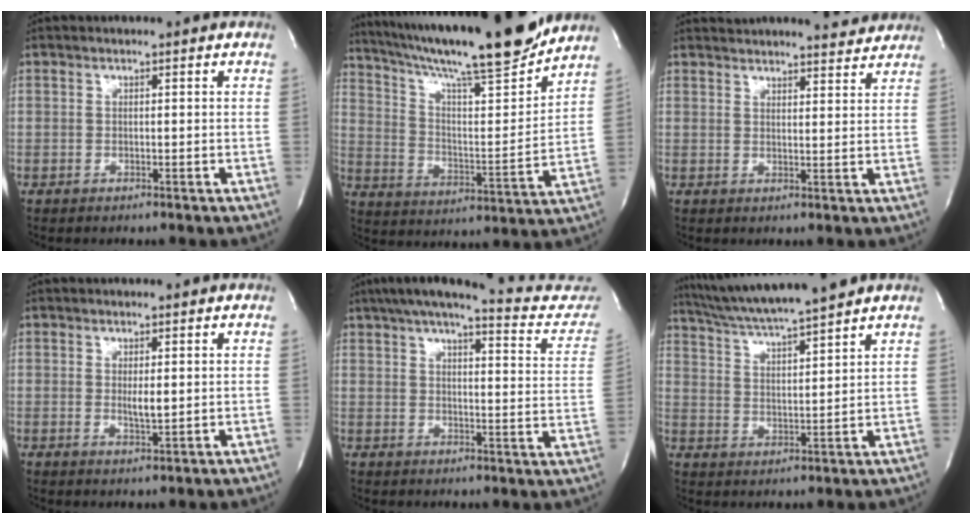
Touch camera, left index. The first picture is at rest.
{"total": 22.3, "force": [18.9, 0.8, 11.8], "torque": [-0.204, -0.023, 0.291]}
{"total": 7.1, "force": [7.0, 0.7, 1.1], "torque": [-0.013, -0.004, 0.081]}
{"total": 2.0, "force": [-0.3, 0.4, 2.0], "torque": [-0.036, -0.011, -0.002]}
{"total": 21.4, "force": [18.7, 2.9, 10.0], "torque": [-0.135, -0.024, 0.220]}
{"total": 12.4, "force": [10.9, -0.9, 5.8], "torque": [-0.110, 0.012, 0.183]}